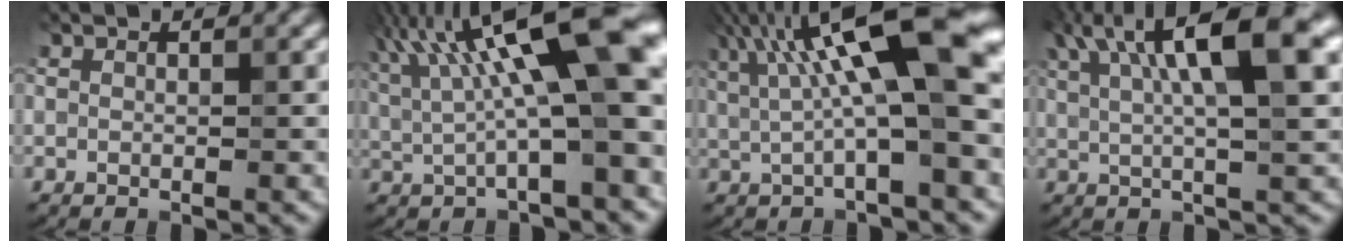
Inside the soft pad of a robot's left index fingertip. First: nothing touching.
{"total": 13.7, "force": [3.0, 3.3, 13.0], "torque": [-0.204, 0.022, 0.060]}
{"total": 12.4, "force": [2.8, 3.2, 11.6], "torque": [-0.182, 0.017, 0.055]}
{"total": 10.5, "force": [3.9, 2.5, 9.5], "torque": [-0.135, 0.018, 0.071]}